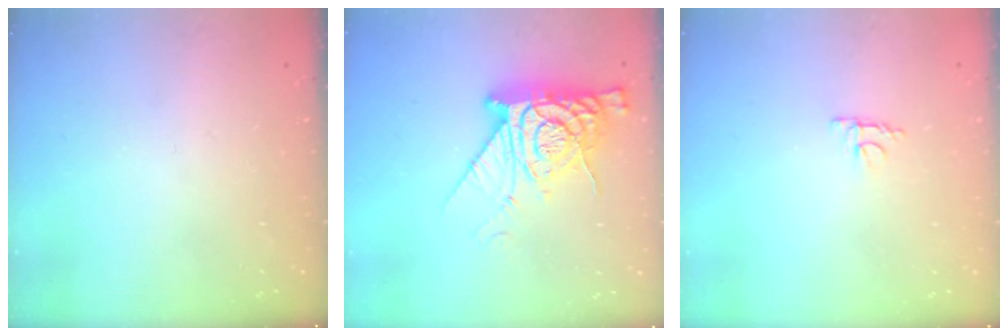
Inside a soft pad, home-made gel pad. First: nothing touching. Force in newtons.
{"total": 13.0, "press": 12.9, "slide": 1.0}
{"total": 4.1, "press": 4.0, "slide": 0.7}